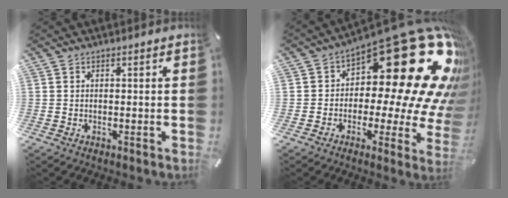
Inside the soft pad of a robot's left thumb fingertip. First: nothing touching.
{"total": 32.7, "force": [11.9, 14.6, 26.7], "torque": [-0.334, -0.117, 0.221]}